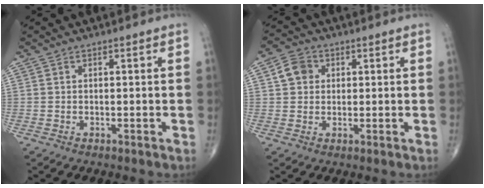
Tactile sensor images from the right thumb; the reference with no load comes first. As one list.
[{"total": 4.8, "force": [1.2, 4.1, 2.2], "torque": [-0.027, 0.005, 0.016]}]